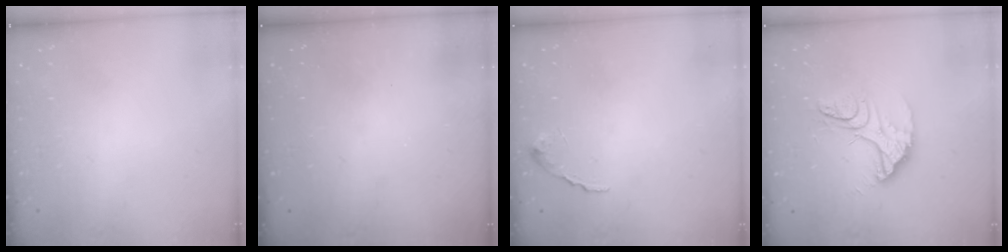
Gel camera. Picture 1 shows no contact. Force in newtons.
{"total": 3.2, "press": 3.2, "slide": 0.1}
{"total": 6.0, "press": 6.0, "slide": 0.4}
{"total": 13.5, "press": 13.4, "slide": 1.3}